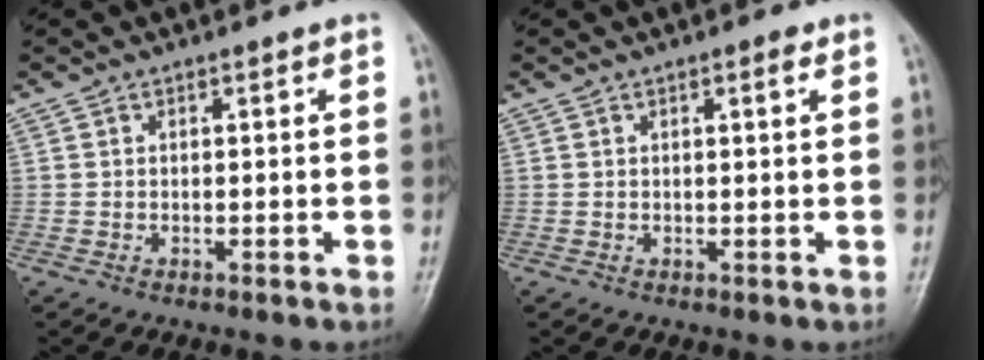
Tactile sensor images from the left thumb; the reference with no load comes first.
{"total": 1.4, "force": [0.7, 0.3, 1.1], "torque": [-0.018, -0.001, 0.009]}